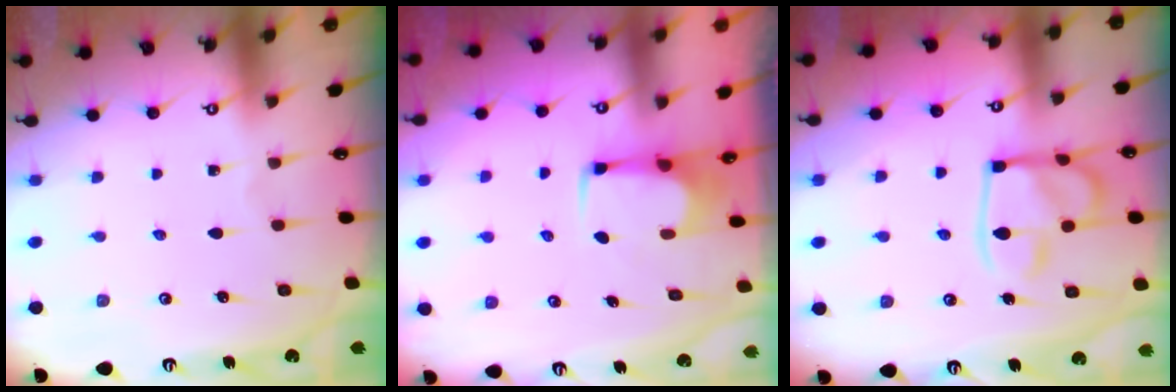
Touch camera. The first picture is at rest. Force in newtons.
{"total": 2.7, "press": 2.6, "slide": 0.4}
{"total": 13.9, "press": 13.9, "slide": 1.4}